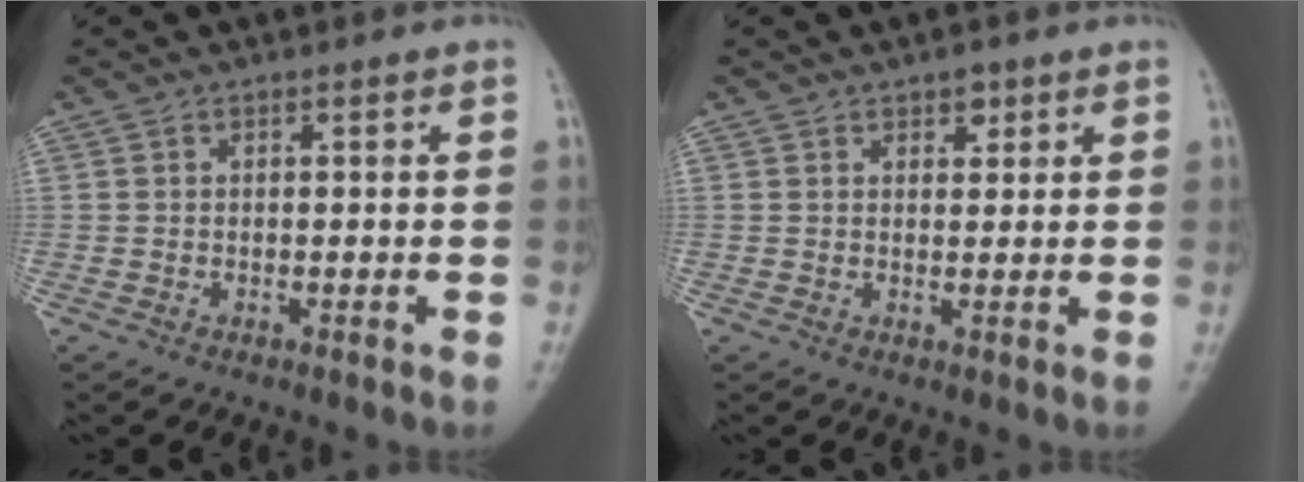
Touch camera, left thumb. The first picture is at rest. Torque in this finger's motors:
{"motor_torque": [-0.59, 1.52, -0.01, -0.05, -0.07]}